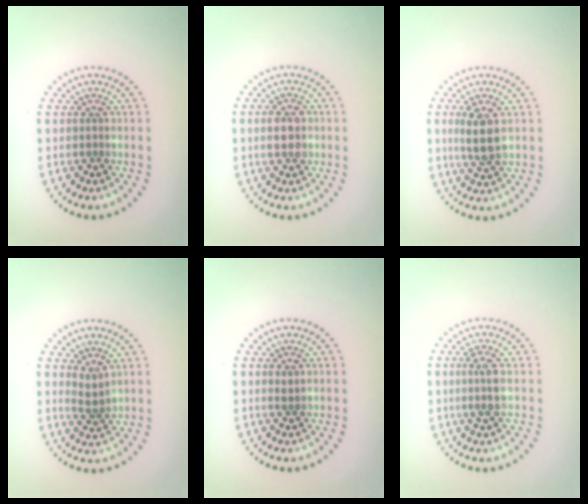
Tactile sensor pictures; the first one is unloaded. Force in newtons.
{"total": 2.9, "press": 2.9, "slide": 0.2}
{"total": 3.5, "press": 3.4, "slide": 0.9}
{"total": 1.4, "press": 1.2, "slide": 0.7}
{"total": 0.7, "press": 0.7, "slide": 0.1}
{"total": 2.2, "press": 2.0, "slide": 0.9}